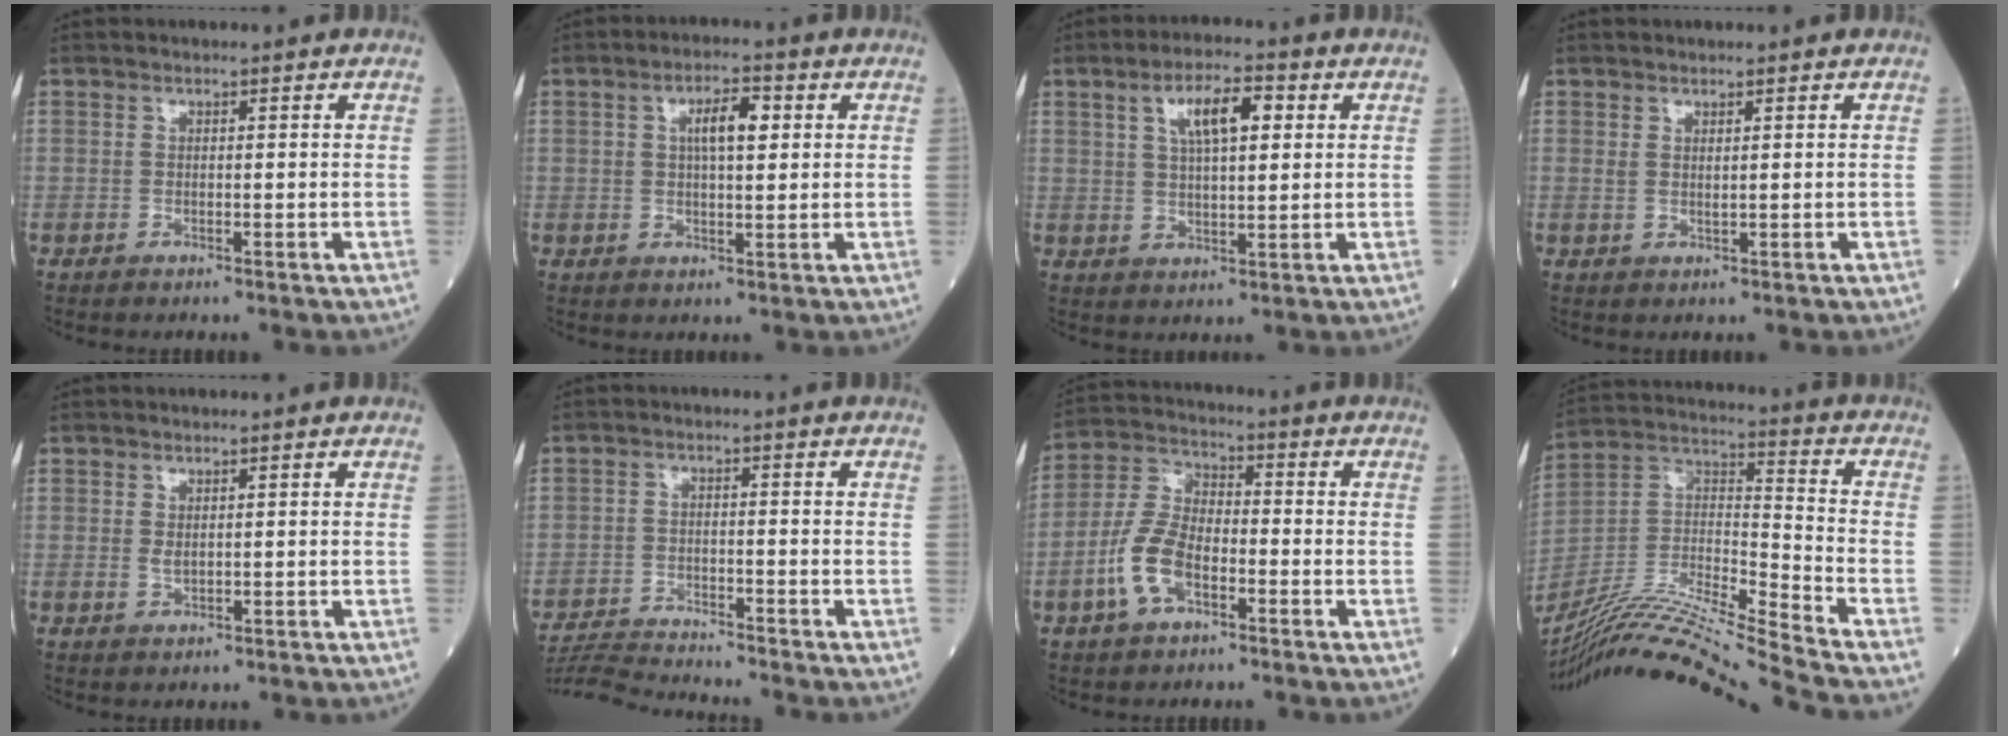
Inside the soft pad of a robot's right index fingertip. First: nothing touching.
{"total": 5.3, "force": [1.5, 1.7, 4.8], "torque": [-0.083, 0.010, 0.025]}
{"total": 7.5, "force": [2.7, 2.2, 6.7], "torque": [-0.117, 0.014, 0.047]}
{"total": 0.9, "force": [0.7, 0.1, 0.7], "torque": [-0.018, -0.003, 0.015]}
{"total": 0.9, "force": [0.3, 0.5, 0.8], "torque": [-0.012, -0.004, 0.008]}
{"total": 7.6, "force": [-7.5, -1.1, 0.6], "torque": [-0.009, -0.012, -0.135]}
{"total": 8.7, "force": [-3.5, 4.2, 6.8], "torque": [-0.161, 0.010, -0.074]}
{"total": 21.4, "force": [-19.2, -2.8, 9.0], "torque": [-0.189, -0.009, -0.346]}